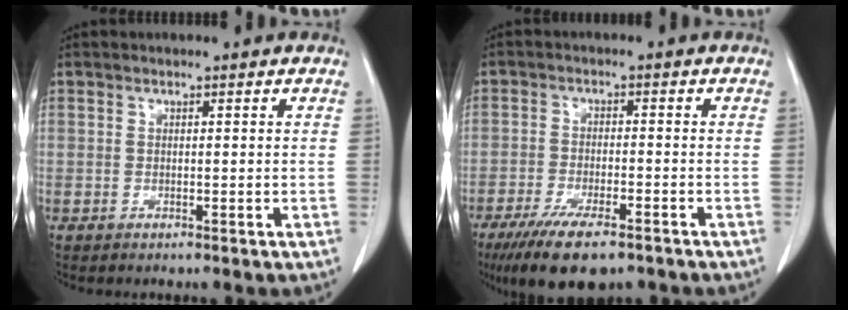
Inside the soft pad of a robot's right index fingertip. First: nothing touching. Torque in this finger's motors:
{"motor_torque": [0.25, -0.28, 0.23, 0.09]}